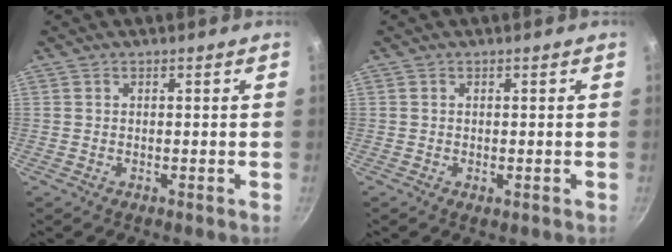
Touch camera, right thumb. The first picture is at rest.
{"total": 0.9, "force": [-0.1, 0.5, 0.7], "torque": [-0.010, -0.002, -0.002]}